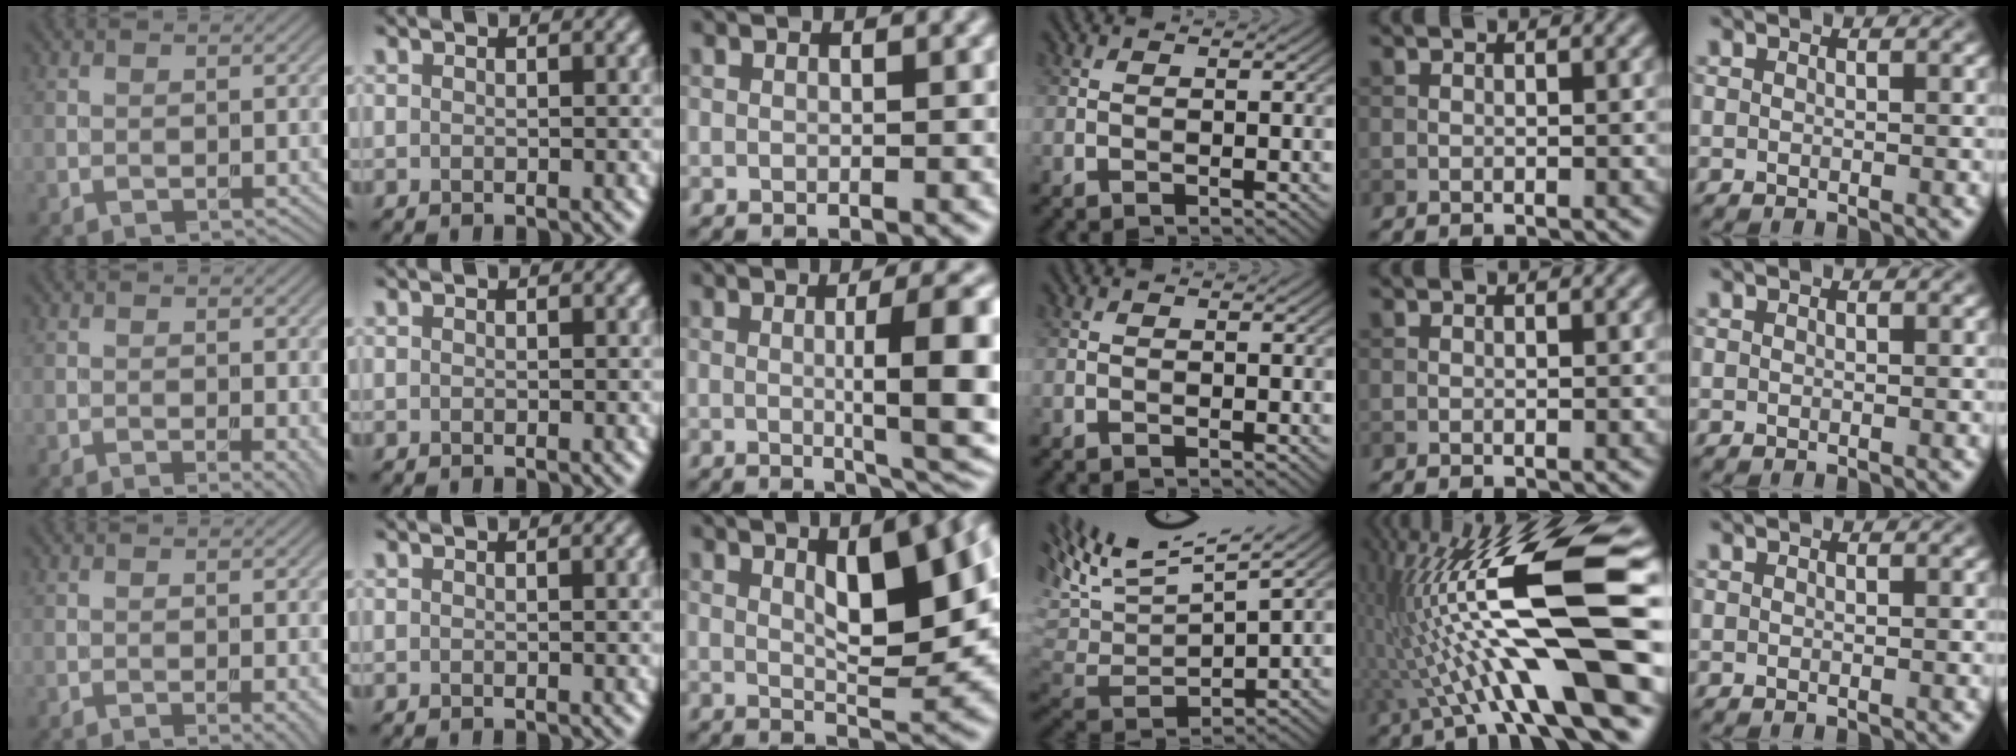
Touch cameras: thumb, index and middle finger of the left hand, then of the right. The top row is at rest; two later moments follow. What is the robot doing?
{"motion": "unscrew", "object": "dispenser bottle"}